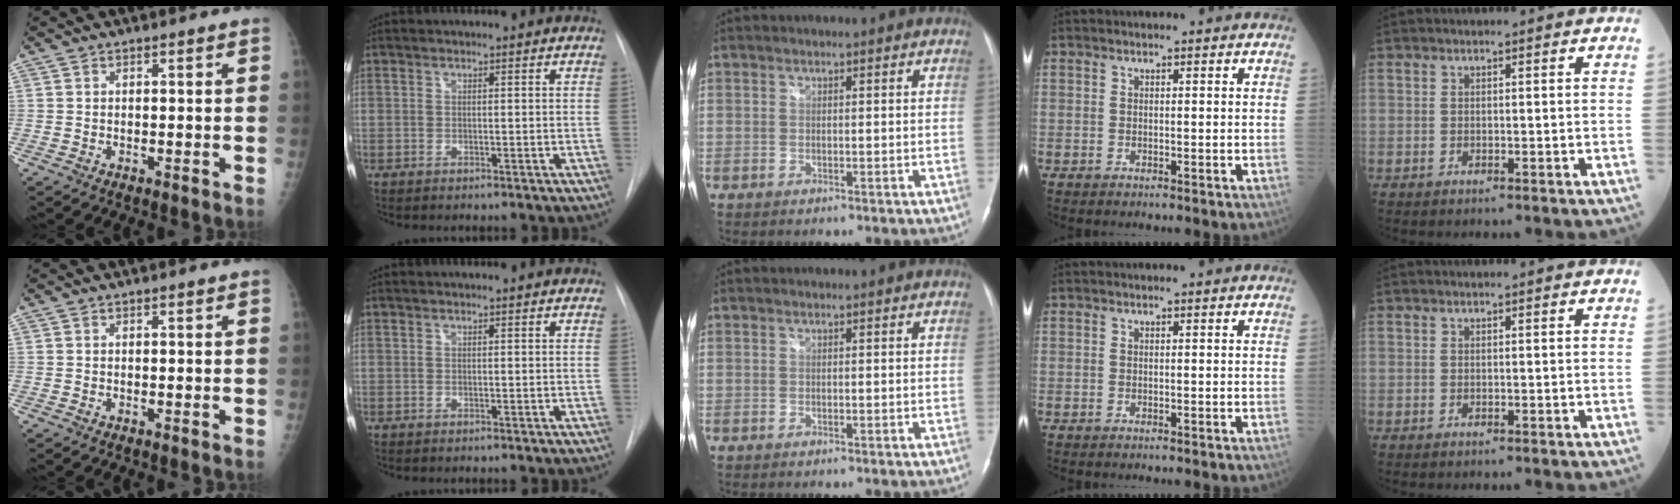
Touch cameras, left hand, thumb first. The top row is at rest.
{}